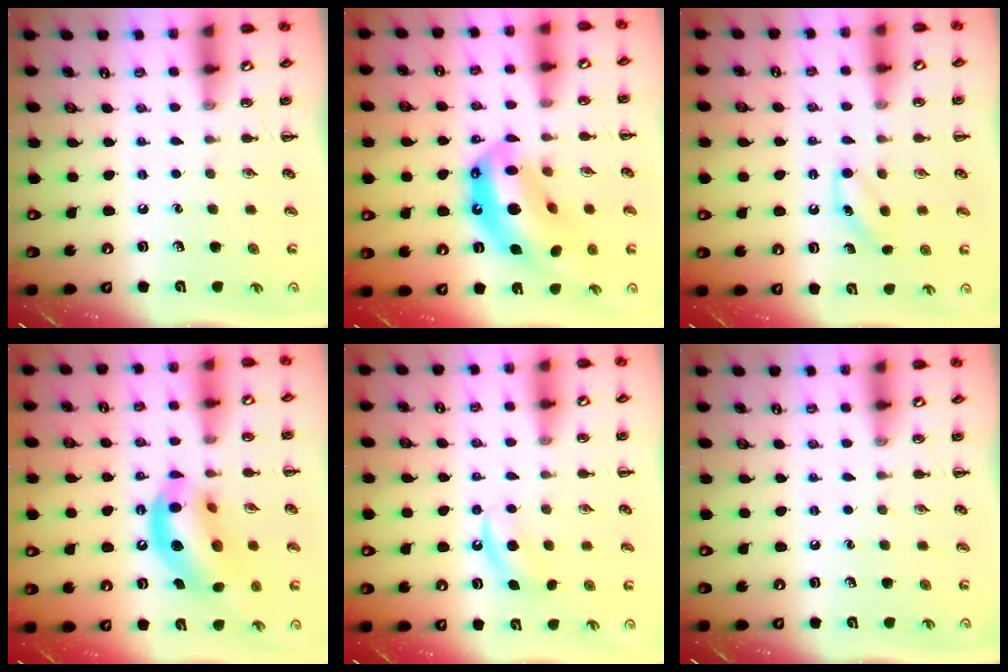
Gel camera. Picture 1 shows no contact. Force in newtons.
{"total": 16.4, "press": 15.7, "slide": 4.7}
{"total": 5.9, "press": 5.7, "slide": 1.5}
{"total": 16.1, "press": 15.5, "slide": 4.4}
{"total": 5.7, "press": 5.5, "slide": 1.5}
{"total": 0.0}